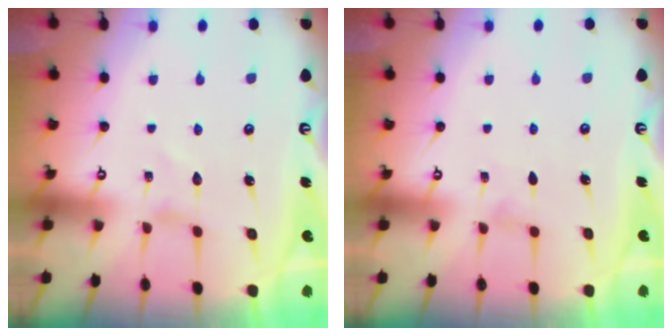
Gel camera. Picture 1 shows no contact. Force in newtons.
{"total": 0.0}